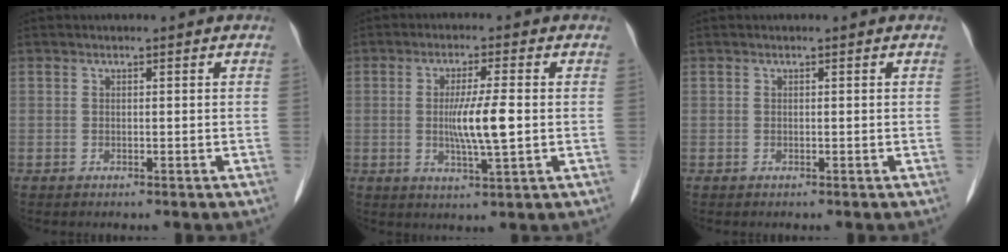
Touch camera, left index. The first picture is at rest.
{"total": 6.5, "force": [-0.2, 0.3, 6.5], "torque": [-0.129, -0.009, -0.004]}
{"total": 0.0}